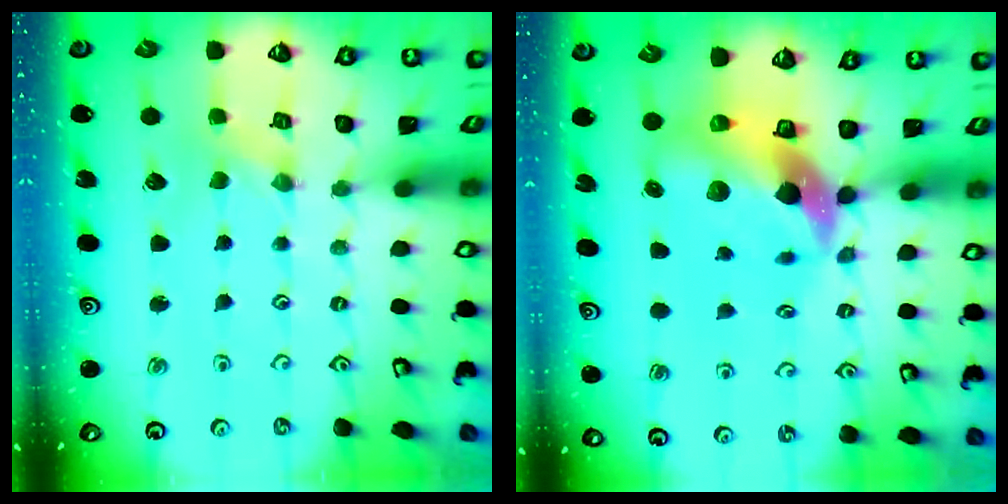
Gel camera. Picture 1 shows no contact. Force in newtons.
{"total": 12.6, "press": 12.5, "slide": 2.1}